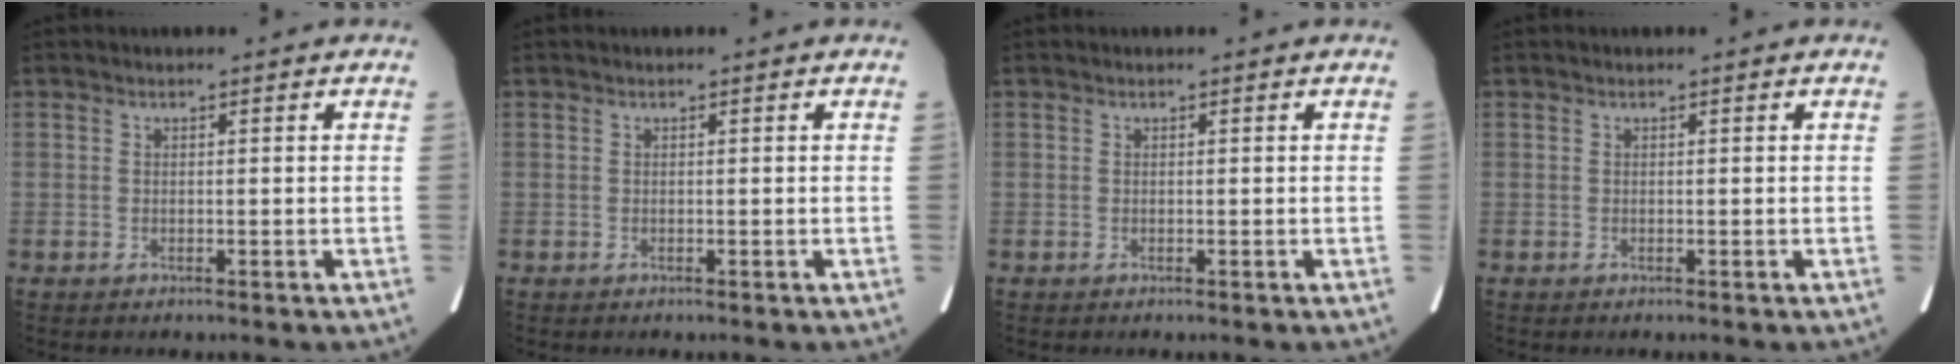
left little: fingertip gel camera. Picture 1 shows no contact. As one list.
[{"total": 0.0}, {"total": 0.0}, {"total": 0.0}]